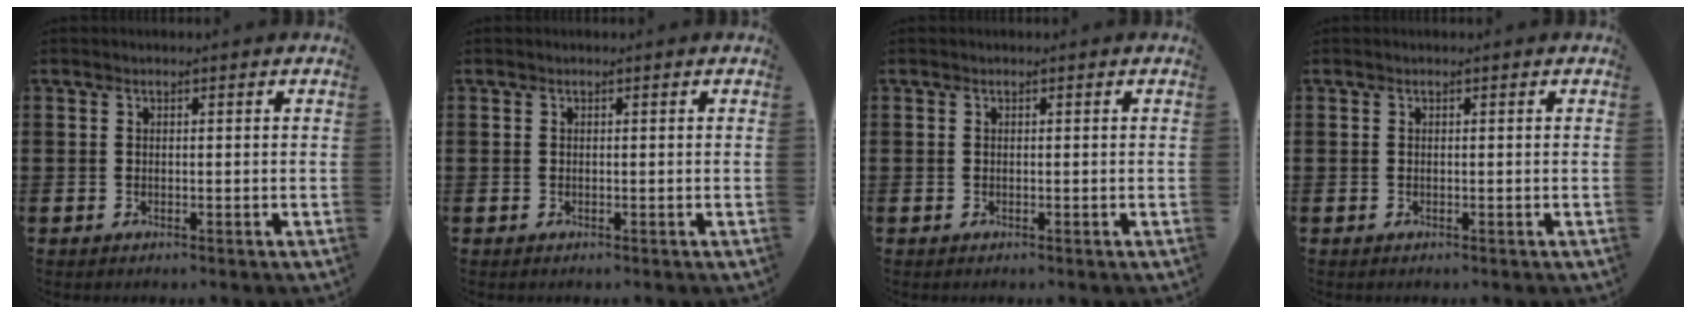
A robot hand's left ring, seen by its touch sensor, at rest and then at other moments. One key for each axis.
{"total": 0.0}
{"total": 0.0}
{"total": 0.0}